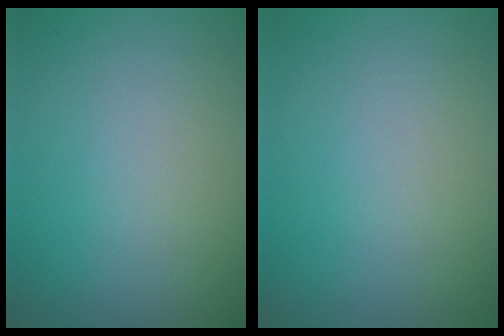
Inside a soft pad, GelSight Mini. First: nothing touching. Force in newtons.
{"total": 0.0}